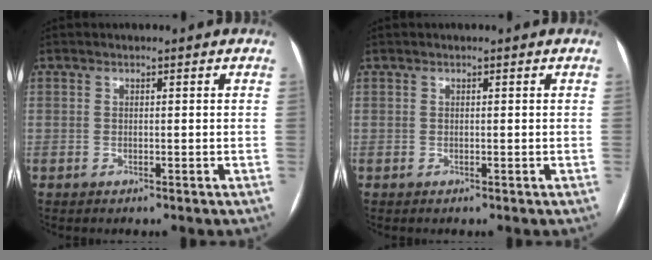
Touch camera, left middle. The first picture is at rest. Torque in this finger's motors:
{"motor_torque": [0.00, 0.00, 0.00, 0.00]}